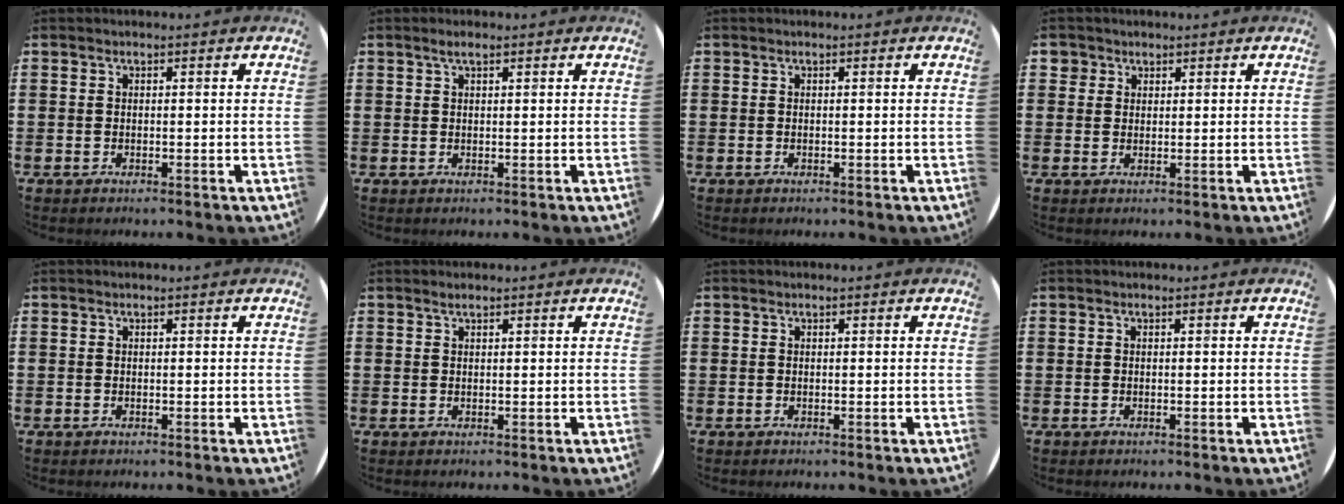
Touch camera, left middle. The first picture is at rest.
{"total": 1.4, "force": [0.9, 0.3, 1.0], "torque": [-0.020, 0.003, 0.015]}
{"total": 0.0}
{"total": 1.9, "force": [1.4, 1.2, 0.1], "torque": [0.011, -0.002, 0.024]}
{"total": 0.0}
{"total": 0.7, "force": [0.6, 0.0, 0.4], "torque": [-0.008, 0.000, 0.011]}
{"total": 0.0}
{"total": 0.0}